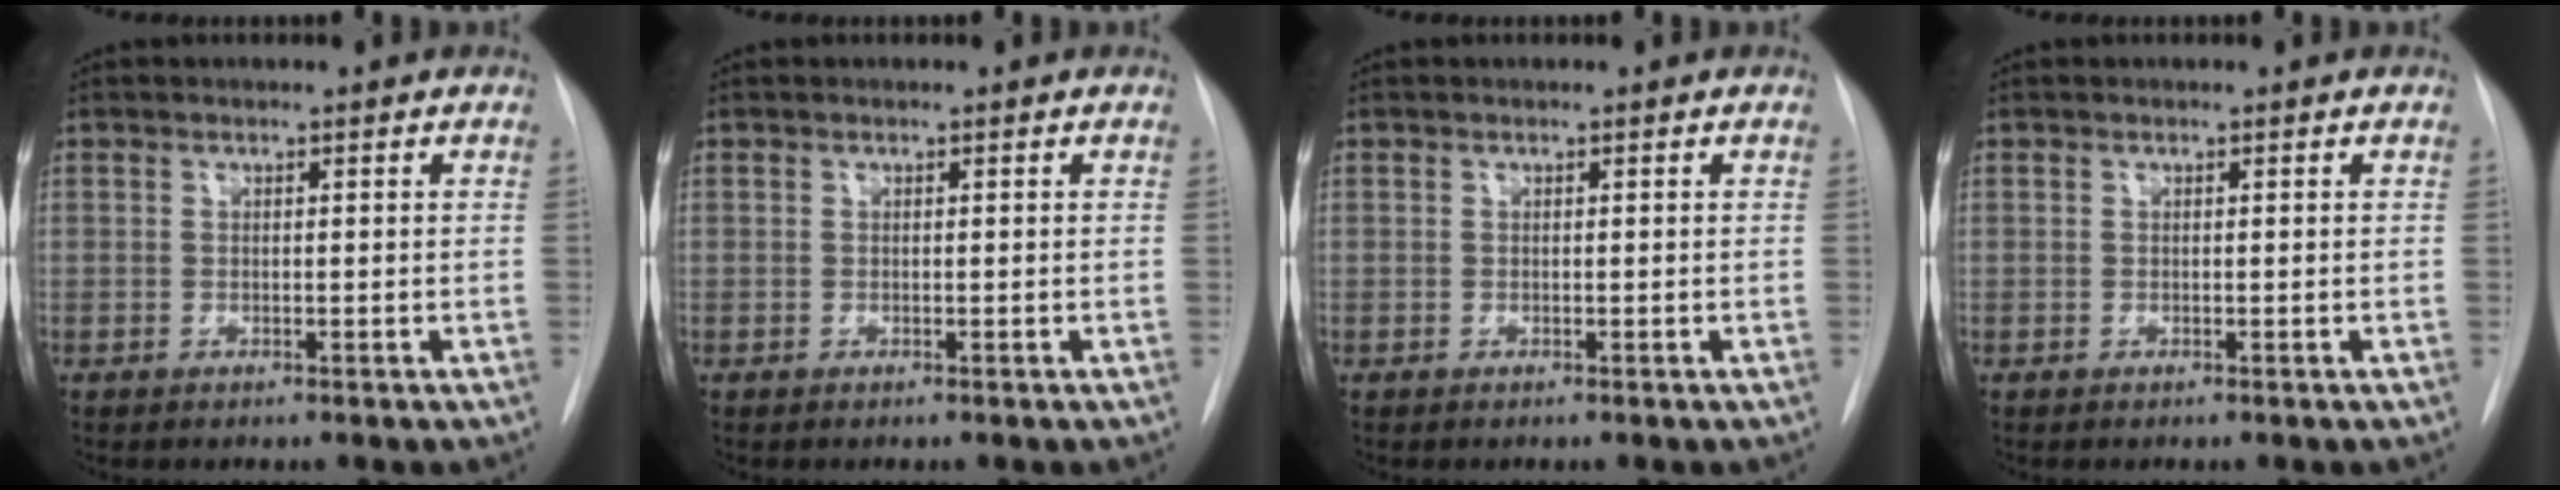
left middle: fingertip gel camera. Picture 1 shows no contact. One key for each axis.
{"total": 0.0}
{"total": 0.0}
{"total": 0.0}